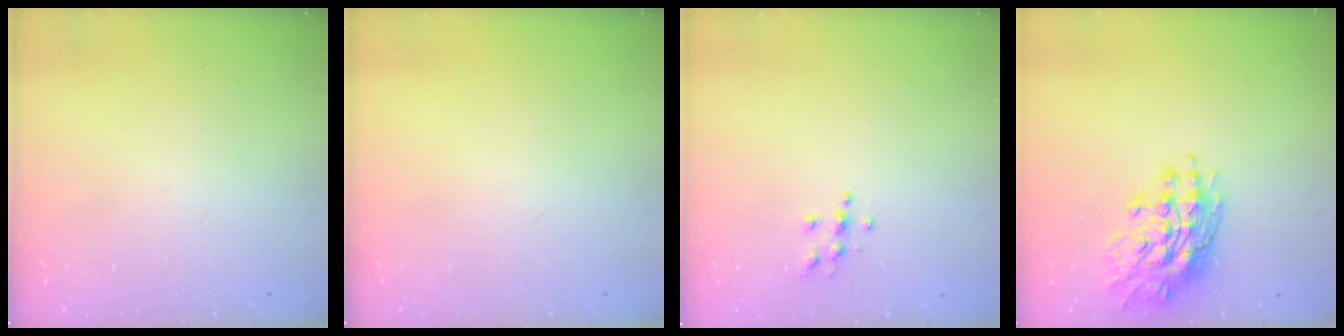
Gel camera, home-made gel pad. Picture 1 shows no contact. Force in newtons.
{"total": 0.0}
{"total": 6.2, "press": 6.1, "slide": 0.6}
{"total": 16.9, "press": 16.8, "slide": 1.2}